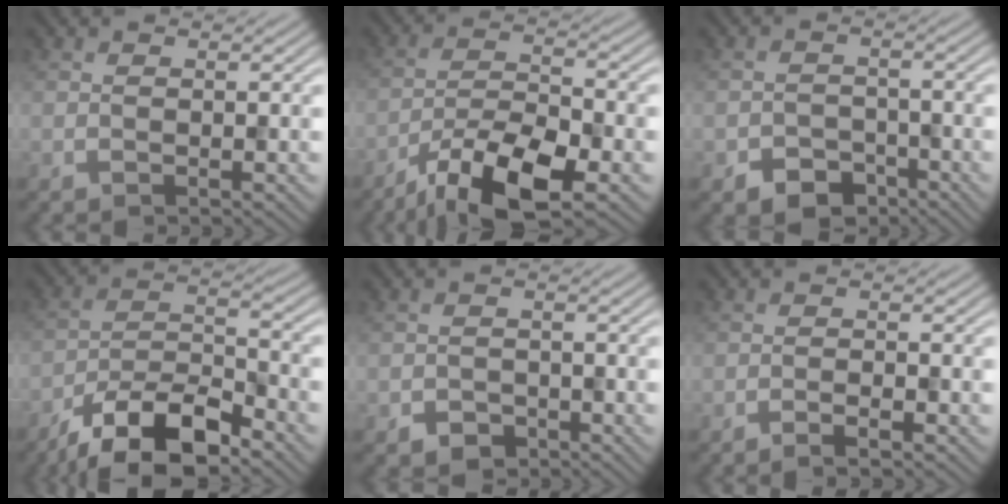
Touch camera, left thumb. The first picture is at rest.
{"total": 11.4, "force": [-7.5, 3.3, 7.9], "torque": [-0.145, -0.004, -0.144]}
{"total": 4.0, "force": [-2.8, 2.5, 1.4], "torque": [-0.022, -0.006, -0.053]}
{"total": 11.3, "force": [-8.1, 3.6, 7.0], "torque": [-0.121, 0.000, -0.162]}
{"total": 2.2, "force": [-1.5, 1.5, 0.7], "torque": [-0.010, -0.004, -0.030]}
{"total": 1.6, "force": [-1.1, 0.1, 1.2], "torque": [-0.019, 0.005, -0.021]}